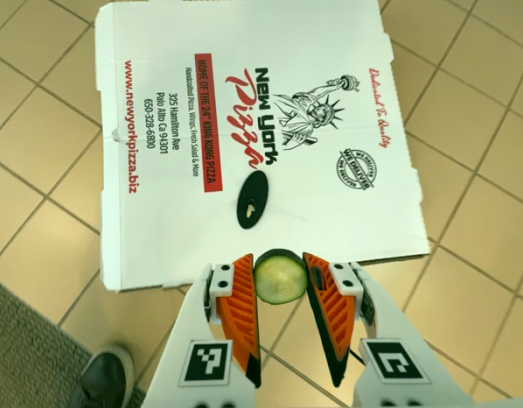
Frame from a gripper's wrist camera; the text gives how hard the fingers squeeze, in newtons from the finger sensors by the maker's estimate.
{"total": 7.4, "left": 7.5, "right": 7.4}